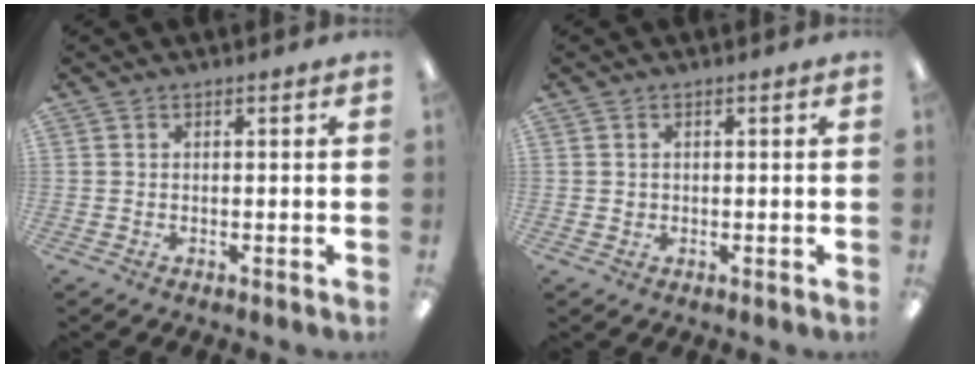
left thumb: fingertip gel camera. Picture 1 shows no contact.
{"total": 1.0, "force": [0.1, 0.9, 0.3], "torque": [-0.006, 0.005, 0.000]}